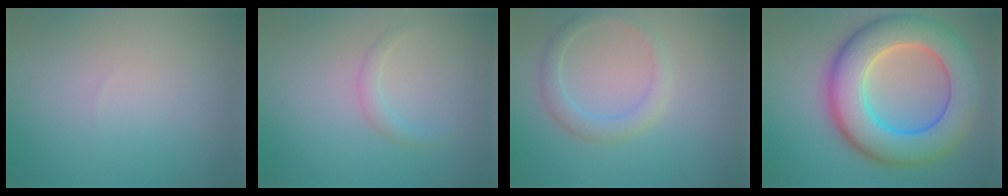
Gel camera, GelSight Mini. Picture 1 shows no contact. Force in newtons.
{"total": 1.2, "press": 1.2, "slide": 0.0}
{"total": 2.3, "press": 2.3, "slide": 0.2}
{"total": 11.7, "press": 11.7, "slide": 0.4}